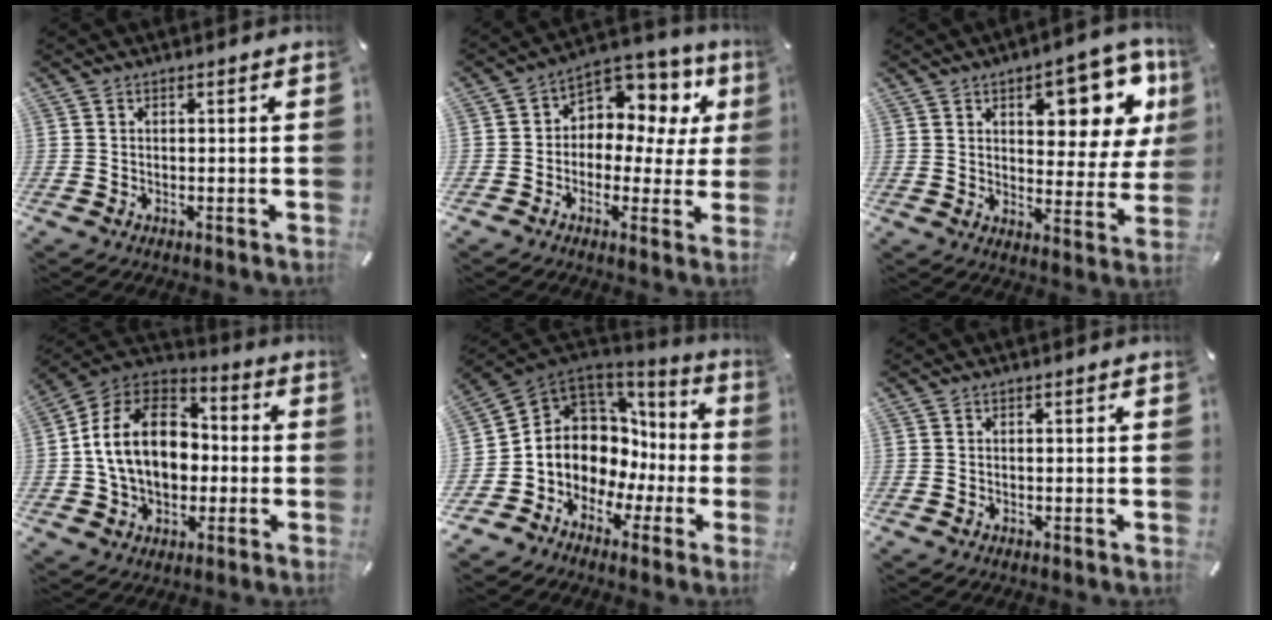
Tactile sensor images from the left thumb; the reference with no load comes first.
{"total": 9.9, "force": [3.1, 7.7, 5.5], "torque": [-0.083, -0.030, 0.058]}
{"total": 15.7, "force": [7.9, 7.7, 11.2], "torque": [-0.126, -0.048, 0.126]}
{"total": 17.4, "force": [-0.8, 13.8, 10.6], "torque": [-0.224, 0.021, -0.014]}
{"total": 9.2, "force": [0.9, 8.6, 3.3], "torque": [-0.071, -0.040, 0.024]}
{"total": 0.0}